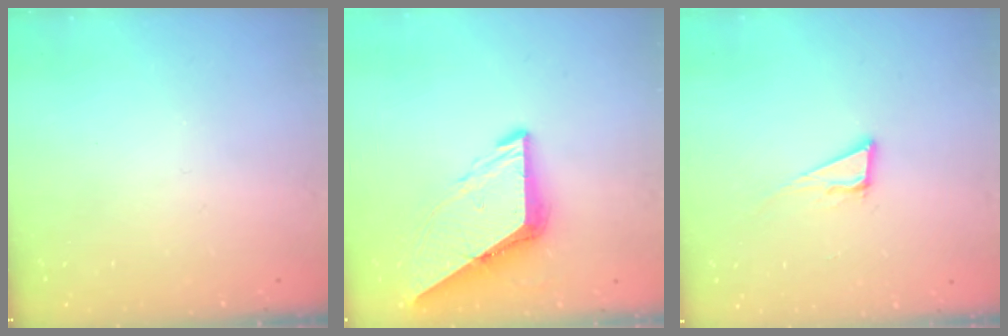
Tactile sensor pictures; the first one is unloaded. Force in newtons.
{"total": 9.5, "press": 9.5, "slide": 1.1}
{"total": 6.8, "press": 6.4, "slide": 2.4}